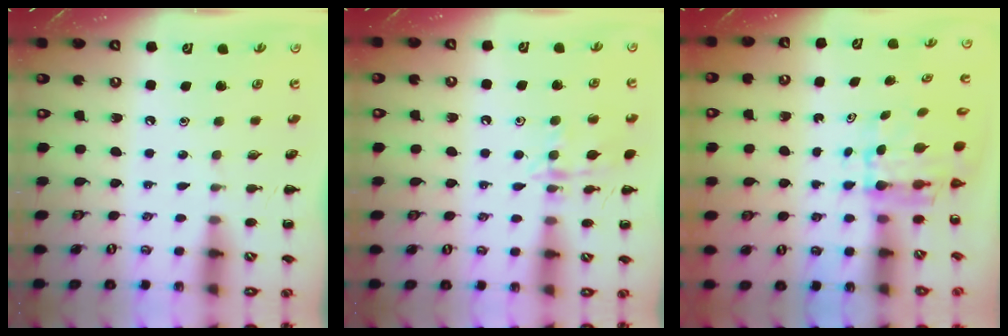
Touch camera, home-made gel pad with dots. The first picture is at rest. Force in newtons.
{"total": 12.5, "press": 12.5, "slide": 1.1}
{"total": 5.7, "press": 5.6, "slide": 1.1}